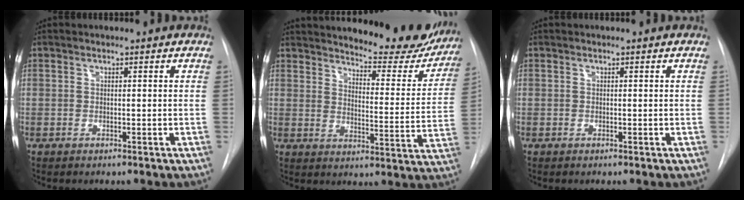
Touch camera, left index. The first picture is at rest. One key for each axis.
{"total": 18.6, "fx": 16.9, "fy": 4.1, "fz": 6.4, "tx": -0.076, "ty": -0.060, "tz": 0.202}
{"total": 0.0}